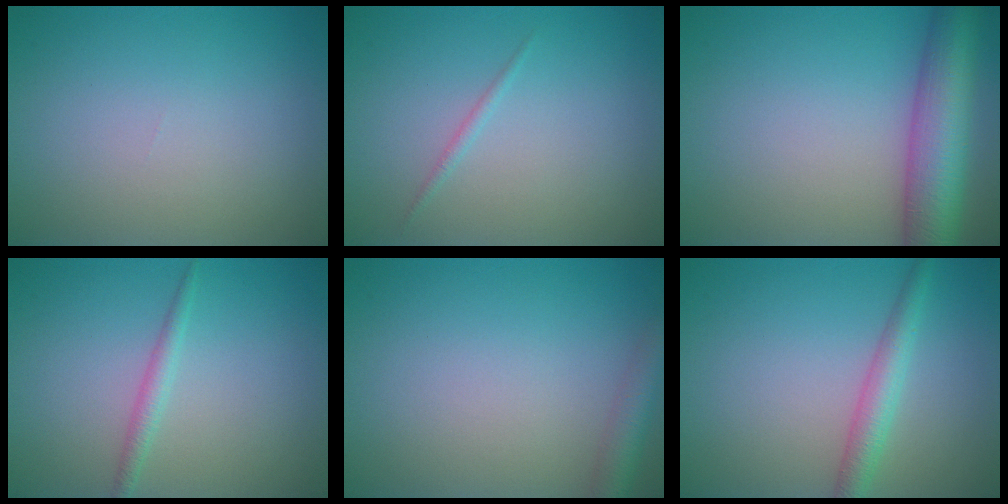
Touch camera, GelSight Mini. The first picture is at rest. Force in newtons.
{"total": 0.6, "press": 0.6, "slide": 0.0}
{"total": 8.3, "press": 8.3, "slide": 0.5}
{"total": 1.4, "press": 1.4, "slide": 0.1}
{"total": 2.9, "press": 2.9, "slide": 0.1}
{"total": 2.7, "press": 2.7, "slide": 0.1}